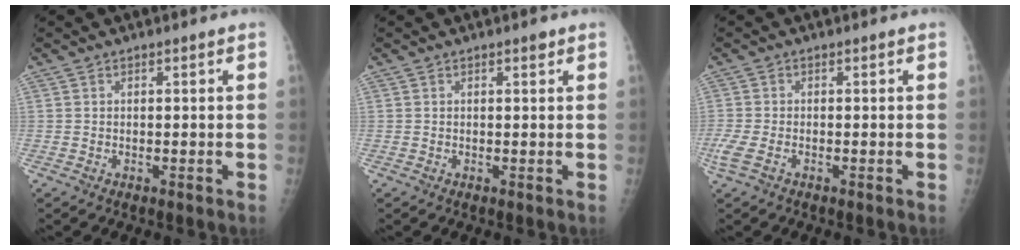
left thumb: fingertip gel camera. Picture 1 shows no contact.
{"total": 0.8, "force": [0.5, 0.3, 0.5], "torque": [-0.006, -0.002, 0.007]}
{"total": 4.0, "force": [-1.7, 2.2, 2.9], "torque": [-0.088, -0.003, -0.031]}